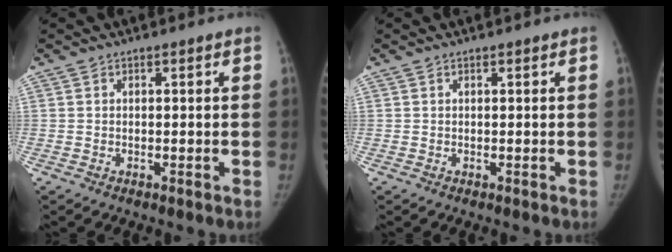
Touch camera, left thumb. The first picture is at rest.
{"total": 0.0}